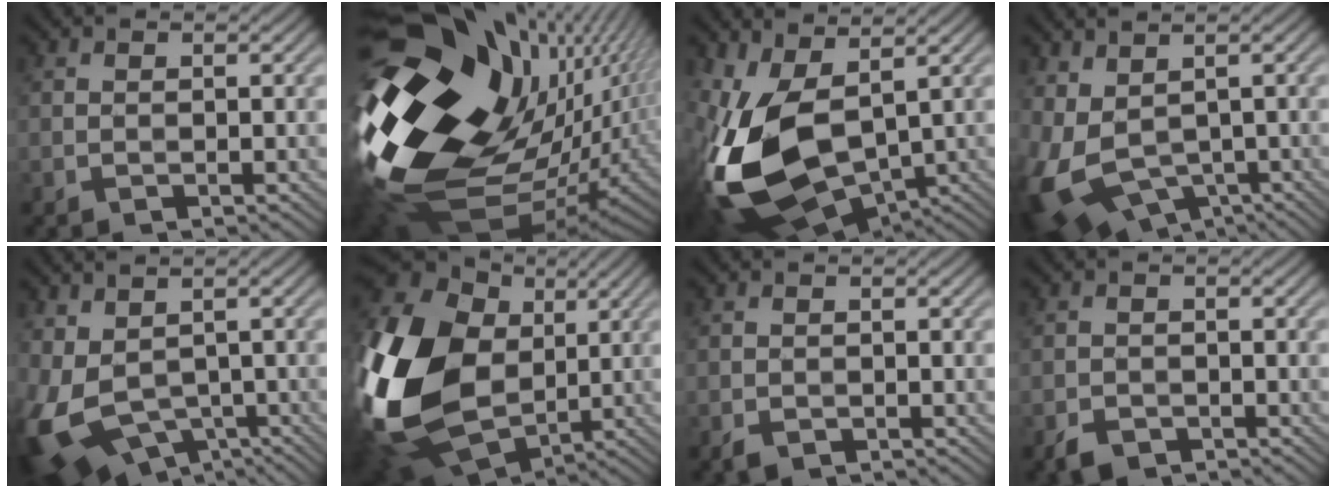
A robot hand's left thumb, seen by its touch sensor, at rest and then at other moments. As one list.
[{"total": 20.8, "force": [1.1, 13.5, 15.8], "torque": [-0.334, -0.041, 0.041]}, {"total": 16.3, "force": [-0.9, 9.3, 13.4], "torque": [-0.327, -0.043, 0.005]}, {"total": 11.6, "force": [-0.8, 7.4, 8.9], "torque": [-0.239, -0.050, 0.017]}, {"total": 12.1, "force": [-1.9, 8.1, 8.7], "torque": [-0.235, -0.052, -0.004]}, {"total": 21.6, "force": [-0.2, 16.4, 14.0], "torque": [-0.370, -0.012, 0.011]}, {"total": 1.0, "force": [-0.6, 0.6, 0.5], "torque": [-0.010, -0.003, -0.011]}, {"total": 2.0, "force": [-1.4, 1.1, 0.8], "torque": [-0.017, -0.004, -0.032]}]